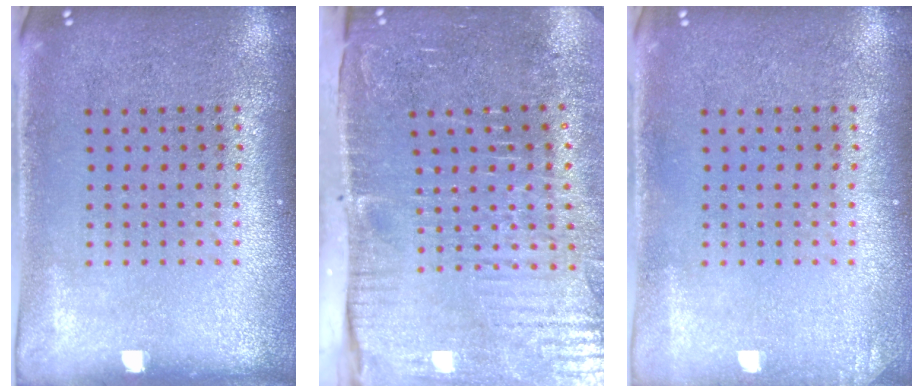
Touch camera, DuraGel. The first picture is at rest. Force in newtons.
{"total": 5.1, "press": 4.3, "slide": 2.8}
{"total": 0.7, "press": 0.7, "slide": 0.1}